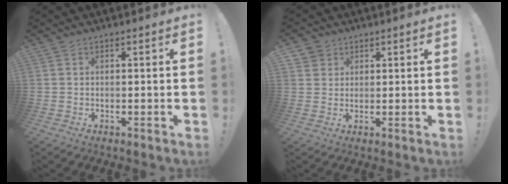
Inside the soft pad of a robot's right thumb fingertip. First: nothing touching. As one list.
[{"total": 3.1, "force": [1.7, 2.6, 0.2], "torque": [0.002, -0.009, 0.029]}]